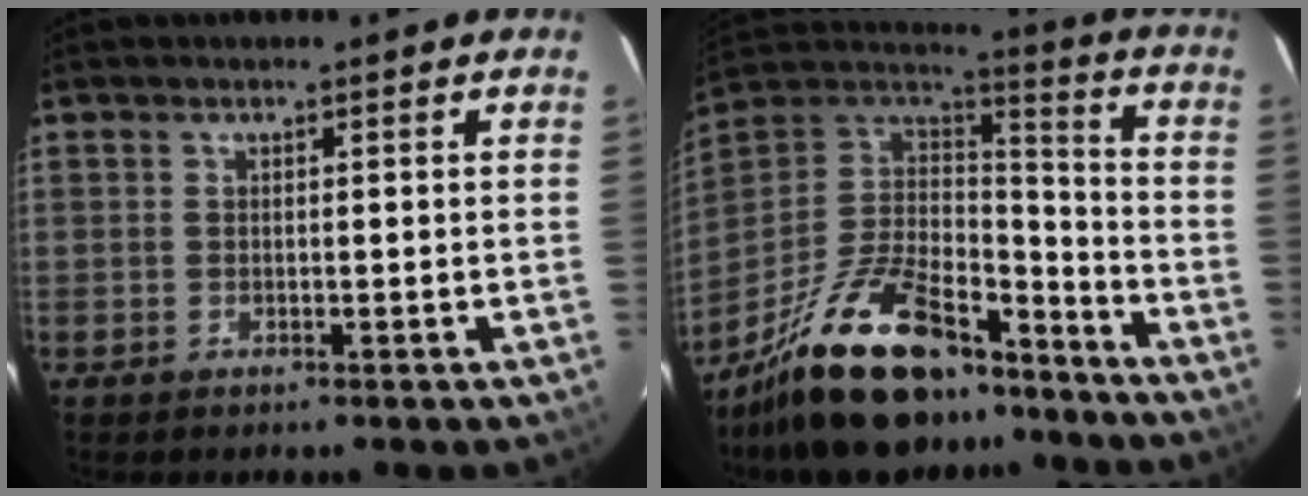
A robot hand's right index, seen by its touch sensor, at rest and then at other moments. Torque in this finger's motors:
{"motor_torque": [1.05, -1.09, 0.93, 0.21]}